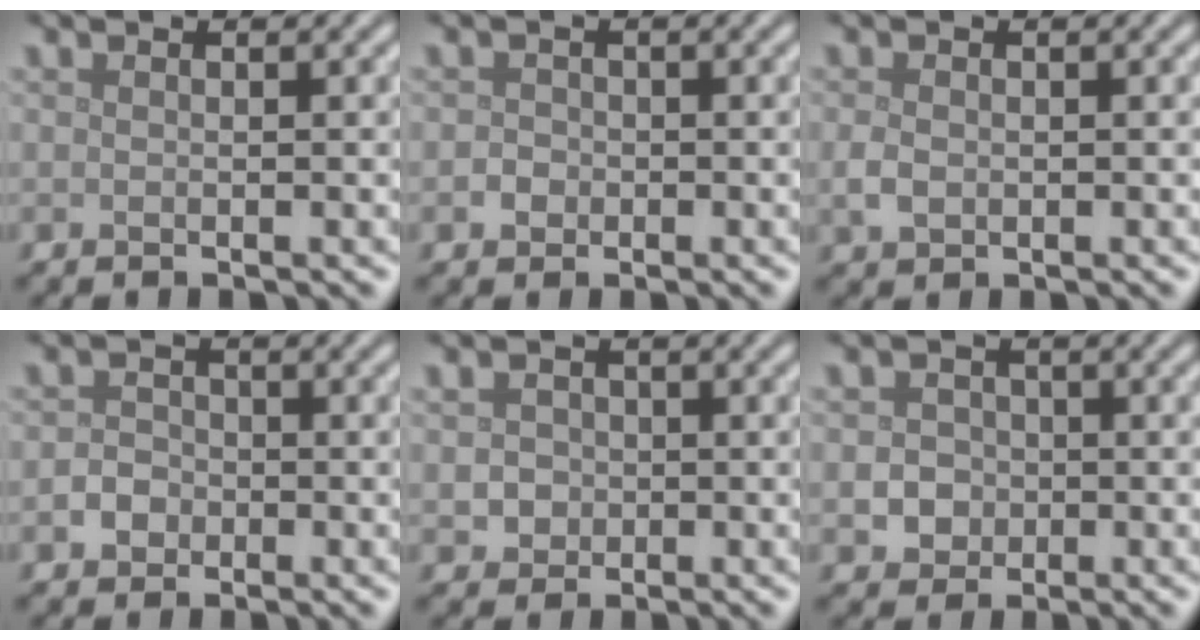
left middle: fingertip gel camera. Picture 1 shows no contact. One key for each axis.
{"total": 1.0, "fx": -0.3, "fy": 0.9, "fz": 0.3, "tx": 0.000, "ty": -0.001, "tz": -0.010}
{"total": 1.6, "fx": -0.2, "fy": 1.2, "fz": 1.0, "tx": -0.023, "ty": -0.004, "tz": -0.004}
{"total": 1.8, "fx": -0.6, "fy": 1.5, "fz": 0.7, "tx": -0.007, "ty": 0.002, "tz": -0.016}
{"total": 2.3, "fx": 0.2, "fy": 2.1, "fz": 0.8, "tx": -0.004, "ty": 0.008, "tz": 0.004}
{"total": 2.4, "fx": -0.4, "fy": 2.2, "fz": 0.8, "tx": 0.005, "ty": 0.000, "tz": -0.015}